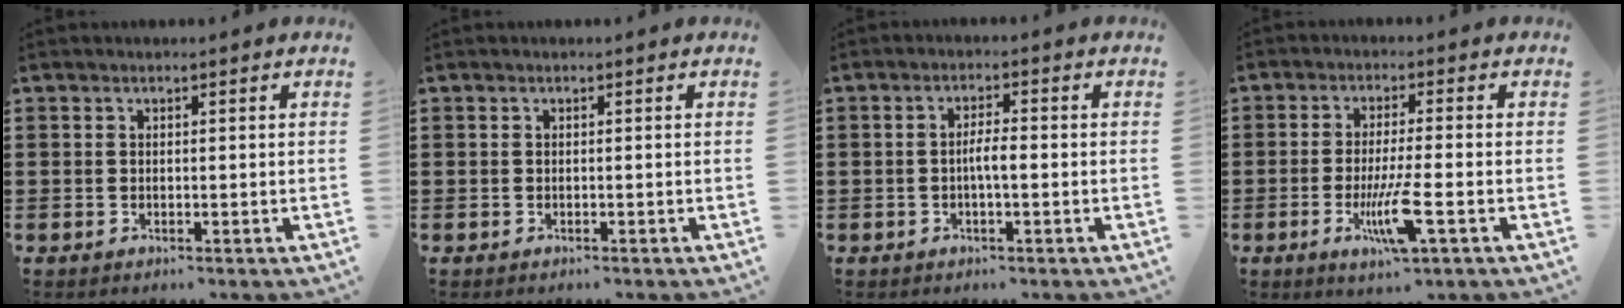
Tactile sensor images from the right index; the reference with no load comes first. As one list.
[{"total": 0.0}, {"total": 2.7, "force": [-0.6, 0.5, 2.6], "torque": [-0.047, 0.002, -0.011]}, {"total": 7.7, "force": [-2.7, 0.7, 7.2], "torque": [-0.143, -0.022, -0.049]}]